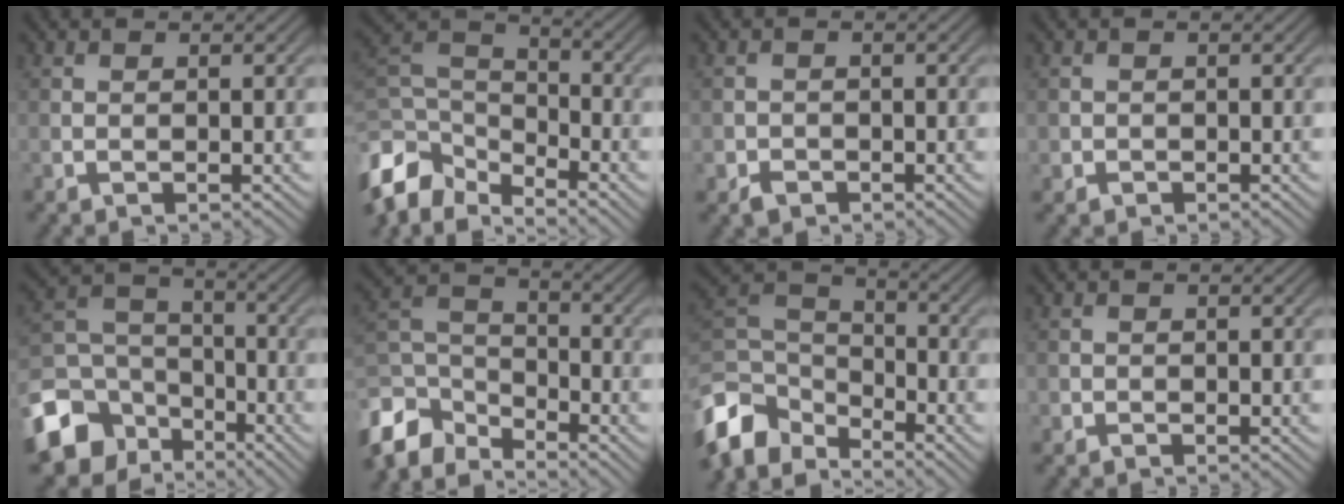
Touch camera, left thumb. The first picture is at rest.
{"total": 10.0, "force": [-6.6, 5.1, 5.6], "torque": [-0.134, -0.005, -0.140]}
{"total": 1.8, "force": [-1.1, 1.4, 0.5], "torque": [-0.003, -0.003, -0.025]}
{"total": 1.1, "force": [-0.4, 1.0, 0.1], "torque": [0.003, -0.006, -0.012]}
{"total": 11.7, "force": [-6.4, 8.3, 5.1], "torque": [-0.144, -0.021, -0.132]}
{"total": 9.6, "force": [-7.0, 4.8, 4.5], "torque": [-0.111, -0.011, -0.155]}
{"total": 10.2, "force": [-6.6, 5.8, 5.2], "torque": [-0.135, -0.007, -0.145]}
{"total": 0.8, "force": [-0.5, 0.7, 0.1], "torque": [0.001, -0.003, -0.011]}